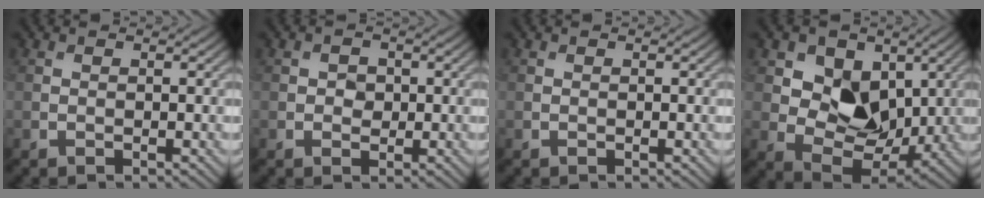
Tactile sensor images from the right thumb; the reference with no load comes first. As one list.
[{"total": 1.6, "force": [0.0, 1.4, 0.7], "torque": [-0.012, -0.004, -0.004]}, {"total": 0.0}, {"total": 9.3, "force": [3.1, 6.8, 5.5], "torque": [-0.108, -0.004, 0.039]}]